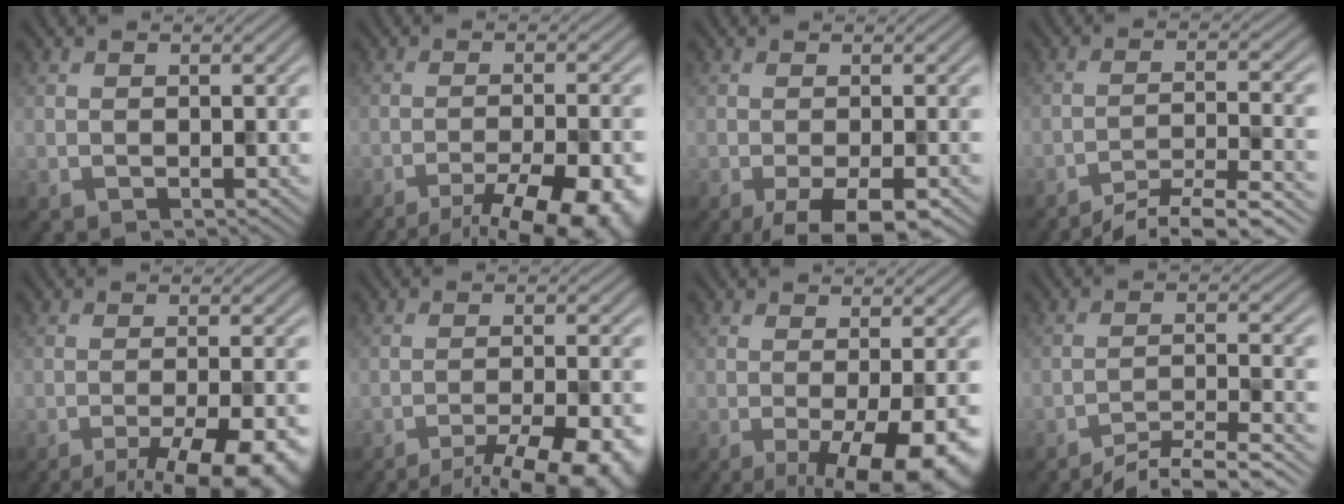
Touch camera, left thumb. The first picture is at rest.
{"total": 12.9, "force": [-9.2, 3.5, 8.3], "torque": [-0.114, -0.010, -0.108]}
{"total": 5.9, "force": [-3.0, 1.7, 4.8], "torque": [-0.073, -0.003, -0.045]}
{"total": 8.1, "force": [-6.9, 1.0, 4.1], "torque": [-0.068, 0.002, -0.111]}
{"total": 12.0, "force": [-8.0, 3.3, 8.3], "torque": [-0.105, -0.006, -0.091]}
{"total": 12.7, "force": [-9.7, 3.2, 7.5], "torque": [-0.100, -0.006, -0.114]}
{"total": 12.8, "force": [-5.4, 3.8, 11.0], "torque": [-0.120, -0.009, -0.066]}
{"total": 7.1, "force": [-6.1, 0.8, 3.5], "torque": [-0.059, 0.008, -0.105]}